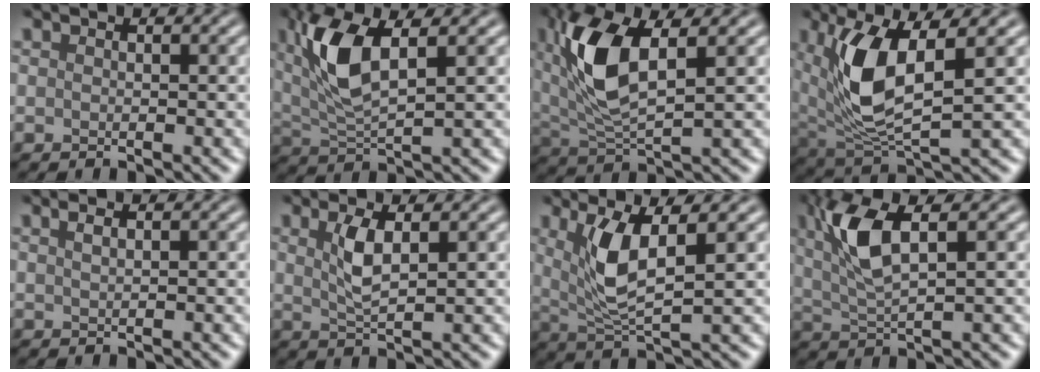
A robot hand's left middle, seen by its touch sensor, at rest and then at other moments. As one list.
[{"total": 6.4, "force": [1.8, 2.2, 5.7], "torque": [-0.130, 0.000, 0.044]}, {"total": 7.8, "force": [1.9, 3.2, 6.8], "torque": [-0.157, 0.000, 0.043]}, {"total": 7.6, "force": [1.8, 3.0, 6.8], "torque": [-0.157, -0.011, 0.043]}, {"total": 1.5, "force": [0.8, 0.7, 1.0], "torque": [-0.002, 0.002, -0.001]}, {"total": 2.3, "force": [0.6, 0.6, 2.2], "torque": [-0.050, -0.004, 0.020]}, {"total": 4.6, "force": [1.2, 1.2, 4.2], "torque": [-0.094, -0.008, 0.037]}, {"total": 5.3, "force": [1.7, 1.5, 4.8], "torque": [-0.110, 0.003, 0.043]}]